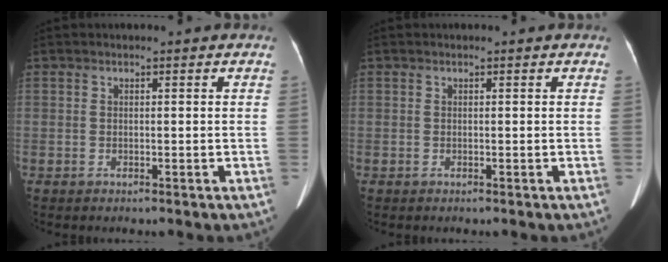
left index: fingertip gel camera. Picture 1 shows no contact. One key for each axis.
{"total": 0.0}